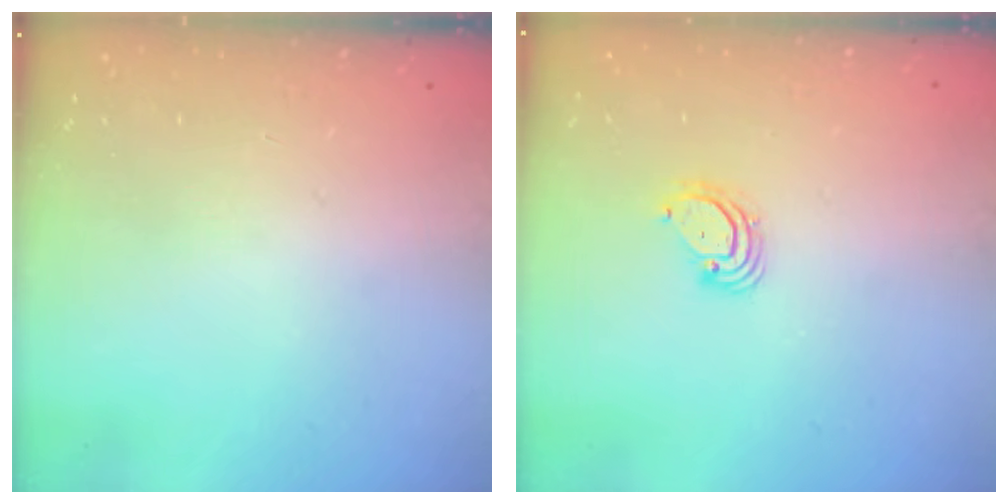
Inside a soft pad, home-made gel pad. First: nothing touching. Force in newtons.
{"total": 3.7, "press": 3.7, "slide": 0.2}